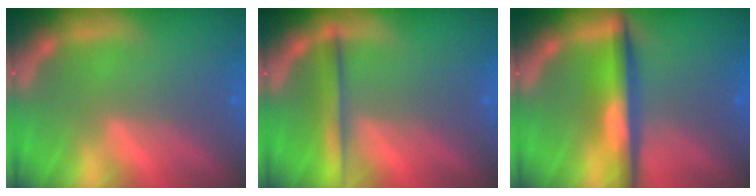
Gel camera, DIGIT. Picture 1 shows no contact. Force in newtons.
{"total": 3.5}
{"total": 5.5}